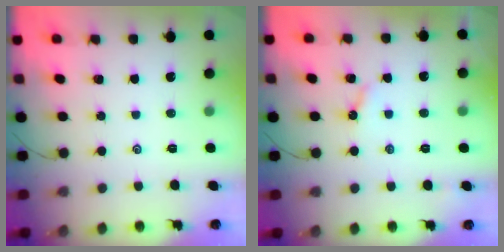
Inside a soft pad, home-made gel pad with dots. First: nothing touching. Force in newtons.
{"total": 3.5, "press": 3.5, "slide": 0.2}